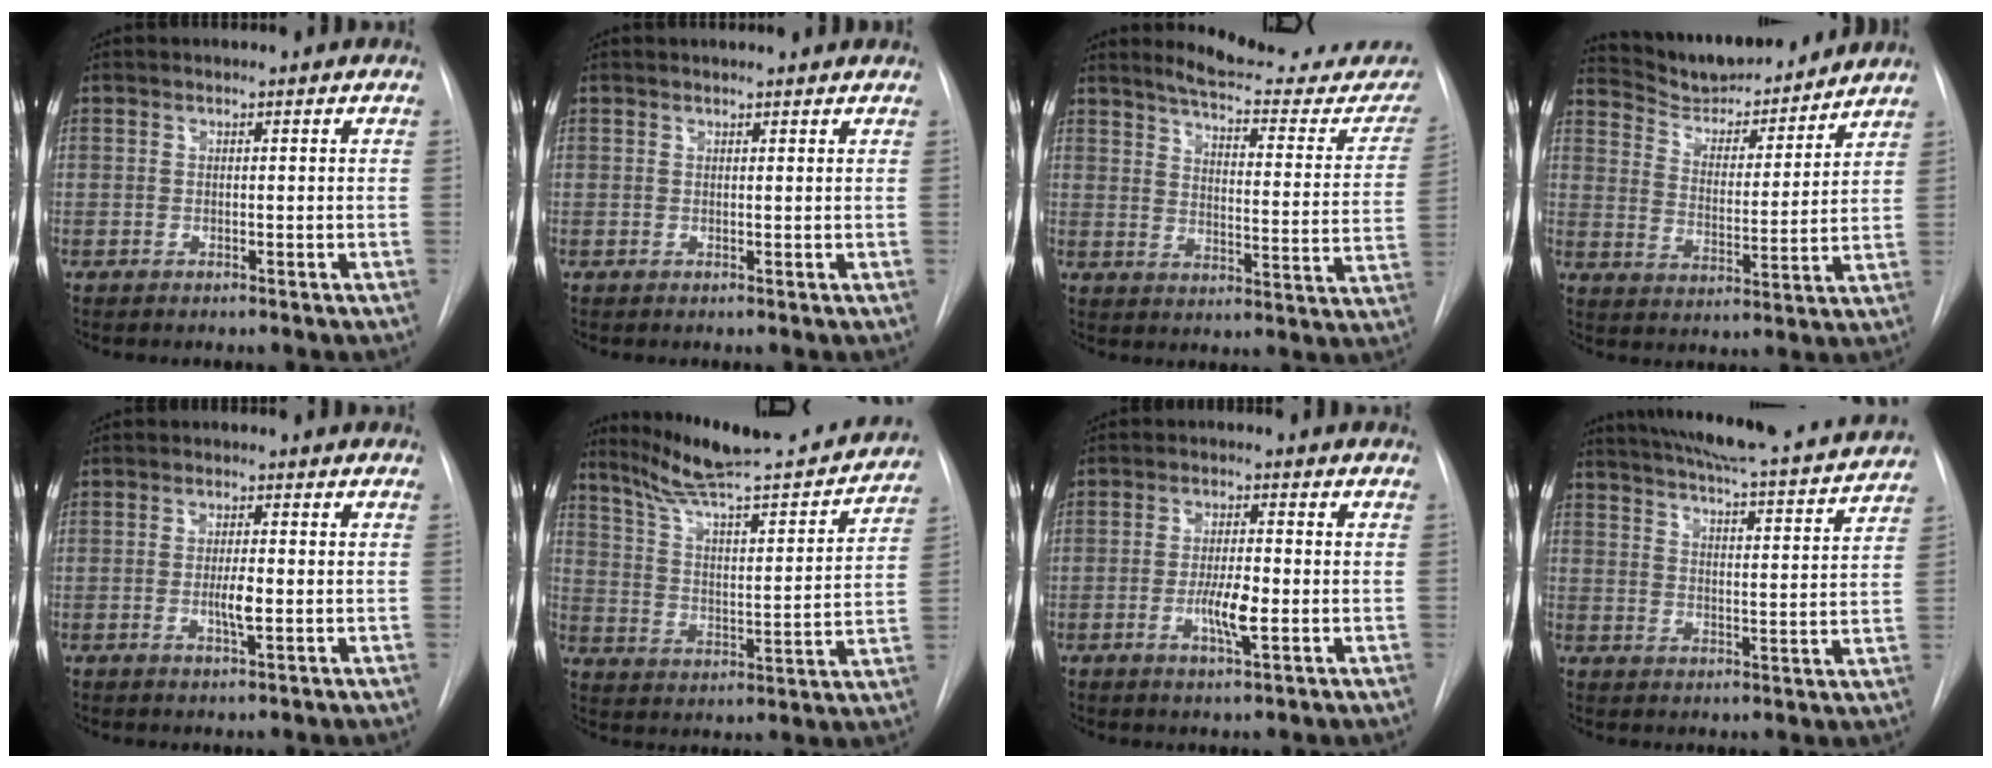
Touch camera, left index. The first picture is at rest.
{"total": 3.7, "force": [3.5, 0.3, 0.9], "torque": [-0.013, 0.018, 0.038]}
{"total": 19.8, "force": [18.3, 3.8, 6.6], "torque": [-0.073, -0.063, 0.215]}
{"total": 14.8, "force": [14.0, 2.3, 4.2], "torque": [-0.070, -0.004, 0.220]}
{"total": 3.0, "force": [-0.5, 0.4, 3.0], "torque": [-0.055, -0.003, -0.008]}
{"total": 22.4, "force": [20.5, 1.9, 8.9], "torque": [-0.138, -0.029, 0.290]}
{"total": 5.1, "force": [-1.3, 0.8, 4.9], "torque": [-0.093, -0.005, -0.022]}
{"total": 22.1, "force": [20.2, 1.7, 8.8], "torque": [-0.141, -0.026, 0.260]}